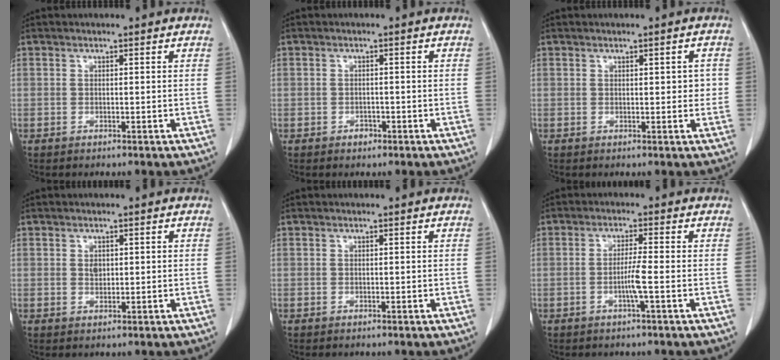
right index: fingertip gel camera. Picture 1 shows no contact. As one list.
[{"total": 1.3, "force": [-0.7, 1.0, 0.3], "torque": [-0.001, 0.004, -0.010]}, {"total": 2.6, "force": [0.4, 1.2, 2.3], "torque": [-0.026, 0.004, 0.006]}, {"total": 0.8, "force": [0.0, 0.5, 0.7], "torque": [-0.014, 0.000, 0.000]}, {"total": 0.0}, {"total": 3.3, "force": [-1.0, -0.5, 3.2], "torque": [-0.061, -0.004, -0.021]}]